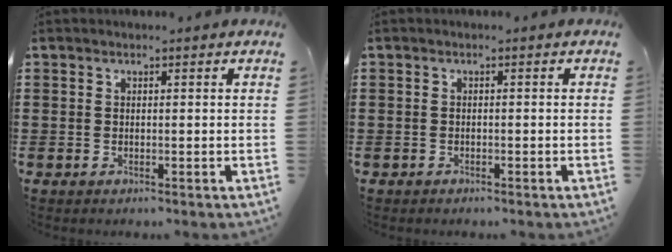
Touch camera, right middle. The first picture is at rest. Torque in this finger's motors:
{"motor_torque": [-0.45, 0.57, -0.02, -0.01]}